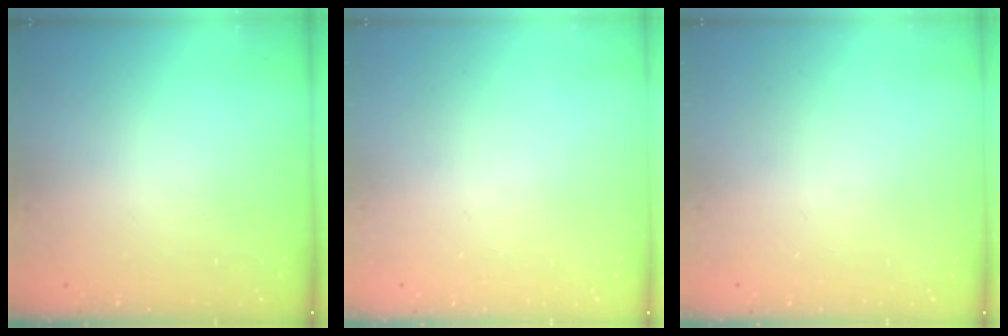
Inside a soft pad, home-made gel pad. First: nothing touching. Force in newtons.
{"total": 0.0}
{"total": 0.0}